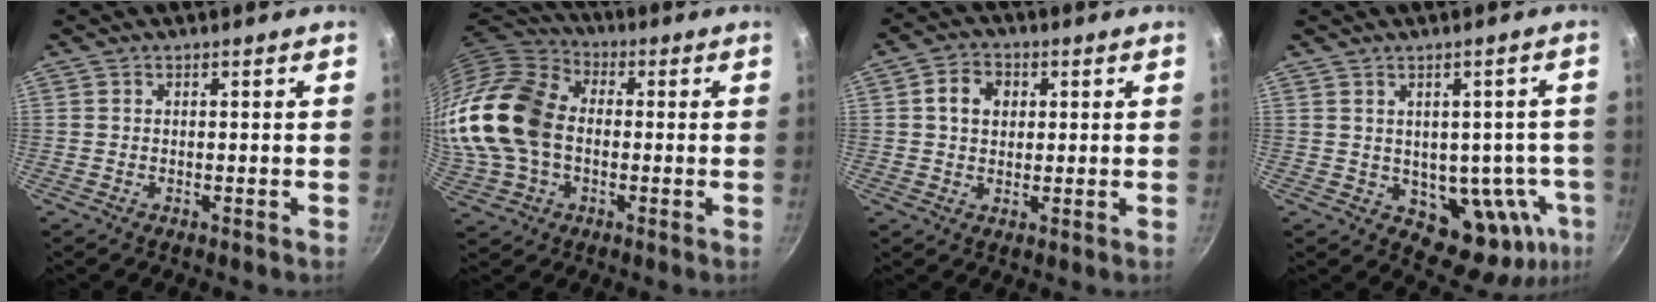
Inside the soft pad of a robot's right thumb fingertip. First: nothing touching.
{"total": 21.6, "force": [-0.8, 15.6, 14.9], "torque": [-0.315, 0.038, -0.019]}
{"total": 5.9, "force": [1.4, 4.6, 3.4], "torque": [-0.039, 0.007, 0.017]}
{"total": 12.2, "force": [-1.9, 8.2, 8.8], "torque": [-0.057, 0.001, -0.009]}